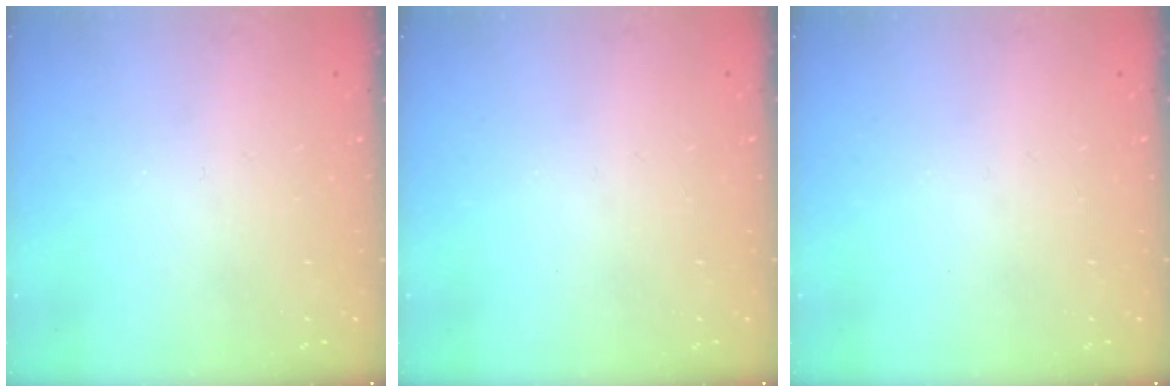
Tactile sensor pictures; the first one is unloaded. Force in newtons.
{"total": 0.0}
{"total": 0.0}